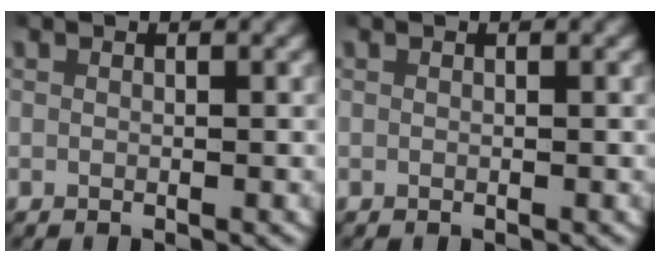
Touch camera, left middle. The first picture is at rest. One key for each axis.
{"total": 0.0}